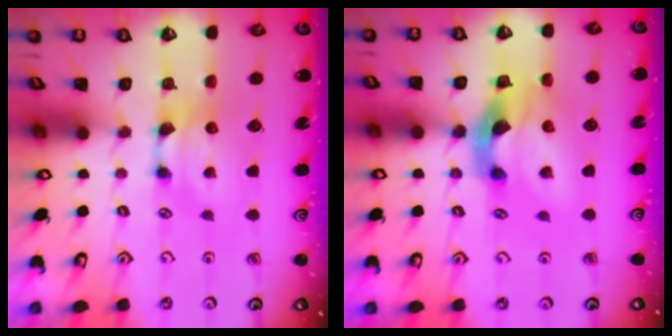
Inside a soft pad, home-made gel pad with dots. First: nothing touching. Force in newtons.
{"total": 6.6, "press": 6.2, "slide": 2.2}